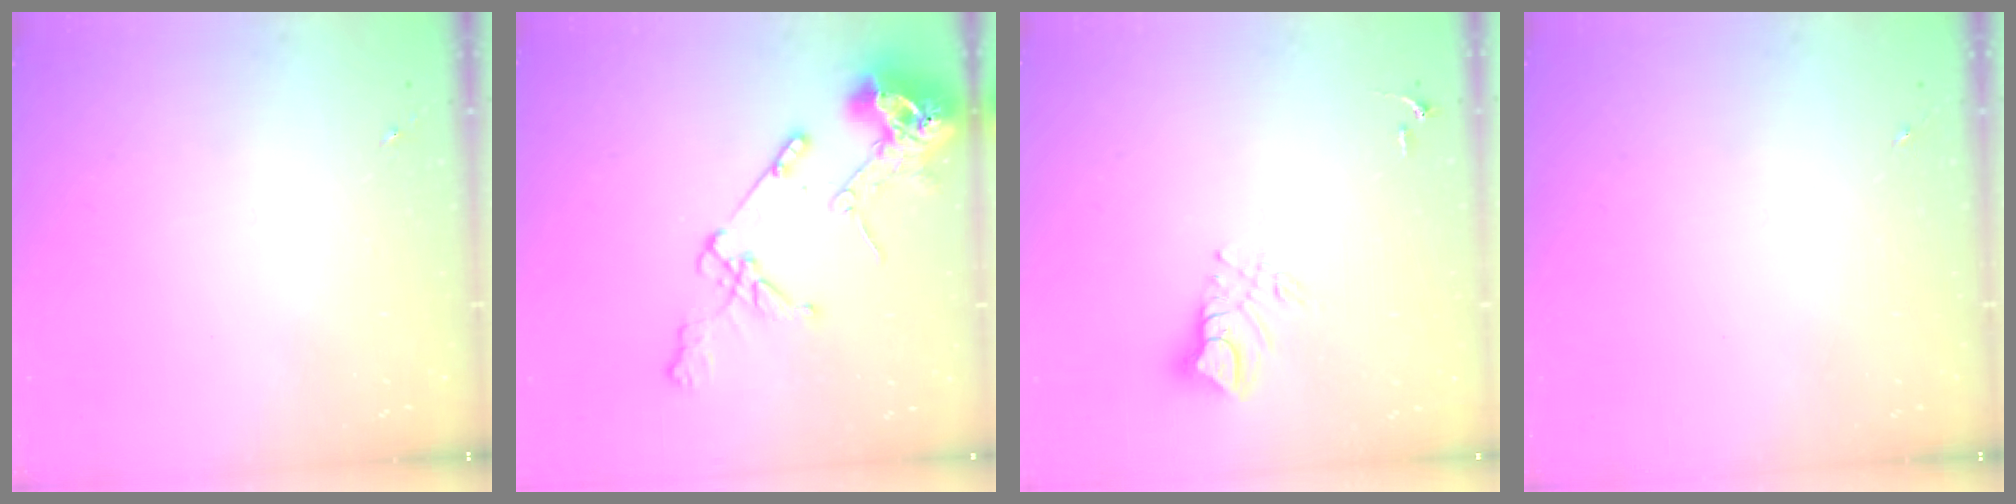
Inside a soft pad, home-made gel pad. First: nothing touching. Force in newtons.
{"total": 15.7, "press": 15.6, "slide": 2.0}
{"total": 8.6, "press": 8.6, "slide": 0.8}
{"total": 0.0}